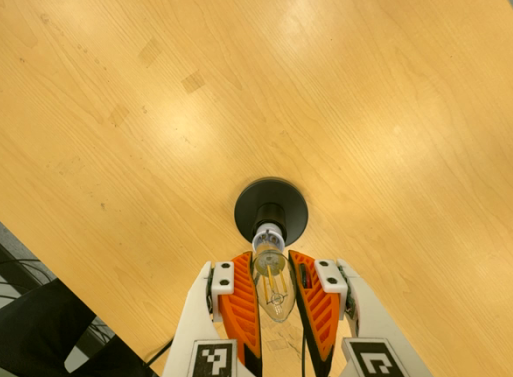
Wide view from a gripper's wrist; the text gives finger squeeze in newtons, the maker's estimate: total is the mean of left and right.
{"total": 20.9, "left": 22.8, "right": 19.0}